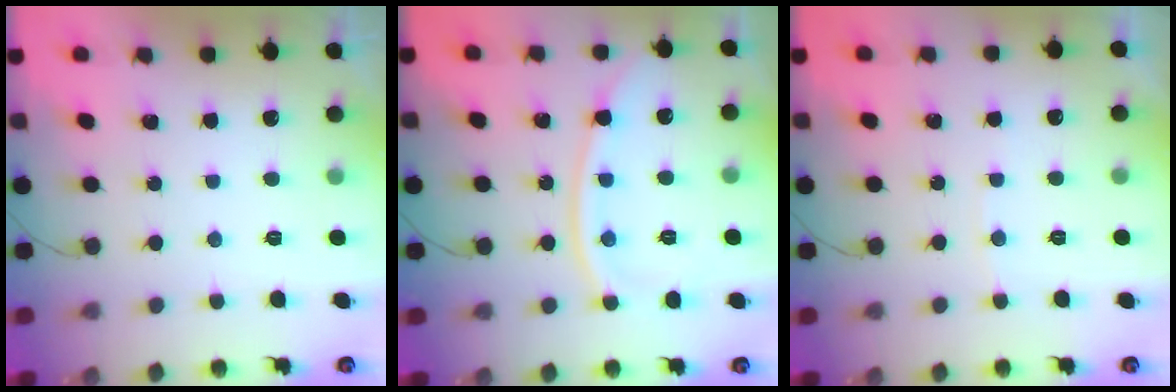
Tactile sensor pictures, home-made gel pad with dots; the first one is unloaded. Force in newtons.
{"total": 11.7, "press": 11.6, "slide": 1.3}
{"total": 2.2, "press": 2.2, "slide": 0.3}